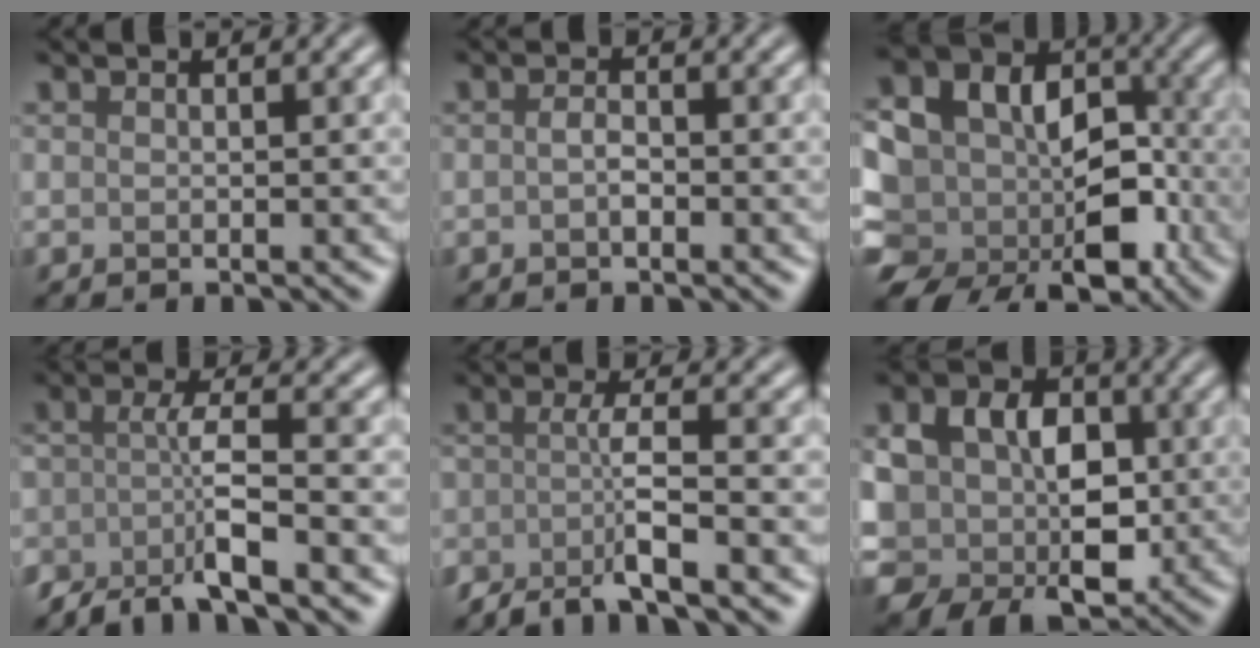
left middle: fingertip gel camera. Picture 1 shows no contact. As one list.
[{"total": 1.1, "force": [-0.4, 0.5, 0.9], "torque": [-0.019, 0.003, -0.009]}, {"total": 16.2, "force": [-3.3, 13.3, 8.6], "torque": [-0.162, 0.016, -0.063]}, {"total": 4.9, "force": [-3.1, 1.1, 3.6], "torque": [-0.062, 0.000, -0.067]}, {"total": 4.1, "force": [-2.7, 0.6, 3.0], "torque": [-0.051, 0.003, -0.060]}, {"total": 9.3, "force": [-0.7, 7.2, 5.8], "torque": [-0.098, 0.004, -0.017]}]